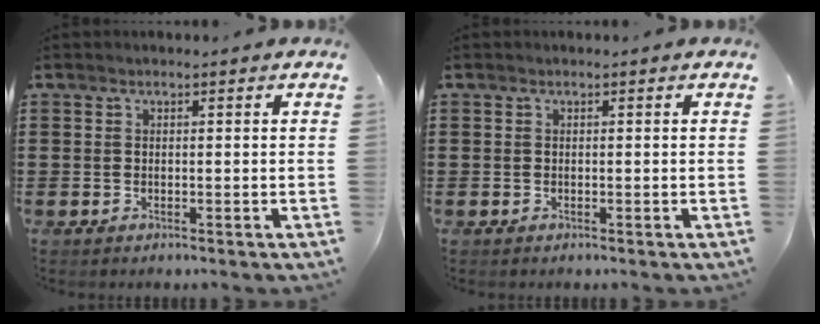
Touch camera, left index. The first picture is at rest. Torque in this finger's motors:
{"motor_torque": [0.00, 0.00, 0.00, 0.00]}